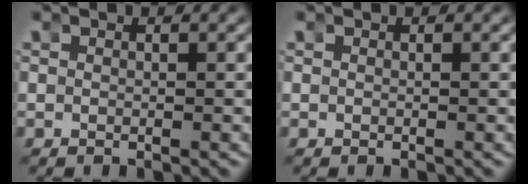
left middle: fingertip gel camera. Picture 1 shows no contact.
{"total": 0.0}